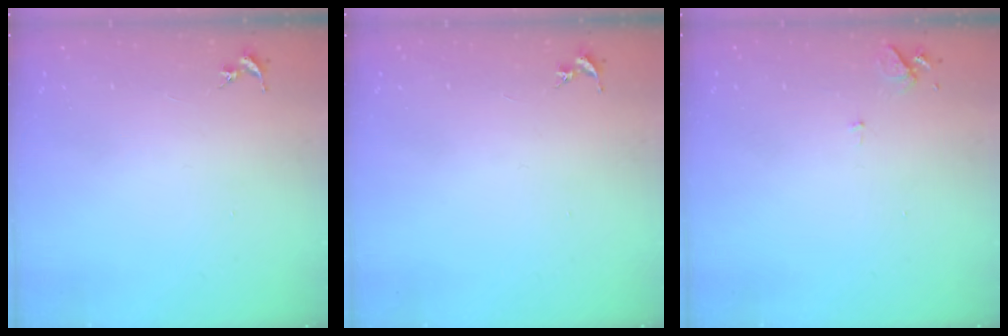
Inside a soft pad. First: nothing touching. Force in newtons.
{"total": 0.0}
{"total": 6.1, "press": 6.0, "slide": 0.8}